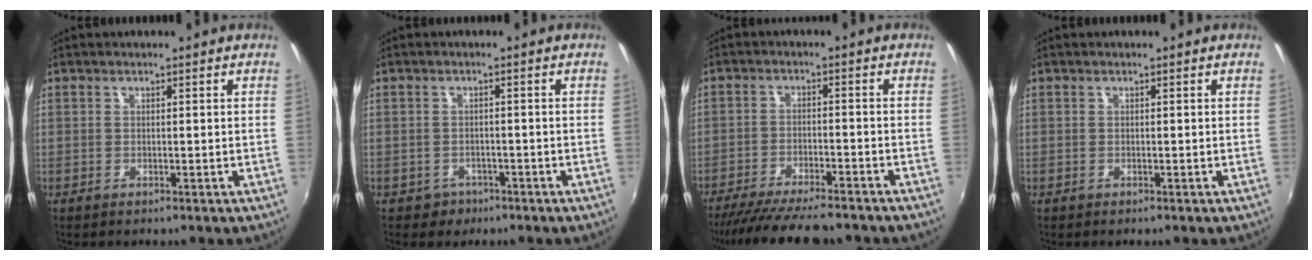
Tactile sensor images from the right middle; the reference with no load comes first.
{"total": 3.4, "force": [-1.9, 2.8, 0.4], "torque": [-0.019, 0.000, -0.025]}
{"total": 14.2, "force": [-12.4, 2.3, 6.6], "torque": [-0.138, -0.027, -0.195]}
{"total": 0.0}